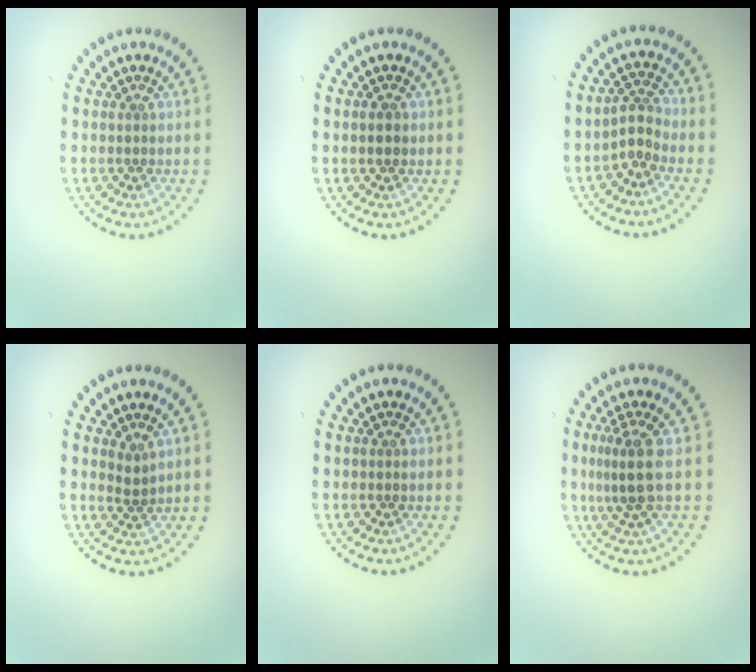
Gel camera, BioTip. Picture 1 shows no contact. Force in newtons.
{"total": 1.2, "press": 1.2, "slide": 0.2}
{"total": 2.1, "press": 1.5, "slide": 1.5}
{"total": 1.1, "press": 0.8, "slide": 0.8}
{"total": 0.0}
{"total": 2.8, "press": 2.1, "slide": 1.9}